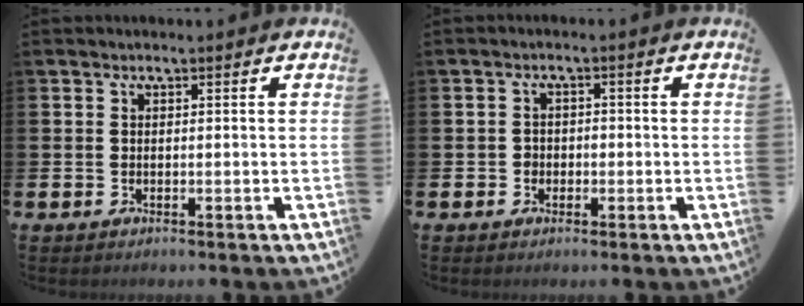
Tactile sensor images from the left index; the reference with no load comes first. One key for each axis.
{"total": 1.5, "fx": -0.6, "fy": 1.3, "fz": 0.4, "tx": -0.009, "ty": 0.004, "tz": -0.016}